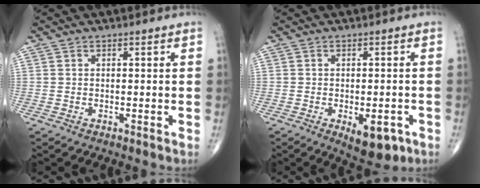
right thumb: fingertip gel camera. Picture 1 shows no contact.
{"total": 7.3, "force": [-2.9, 3.4, 5.8], "torque": [-0.063, 0.003, -0.028]}